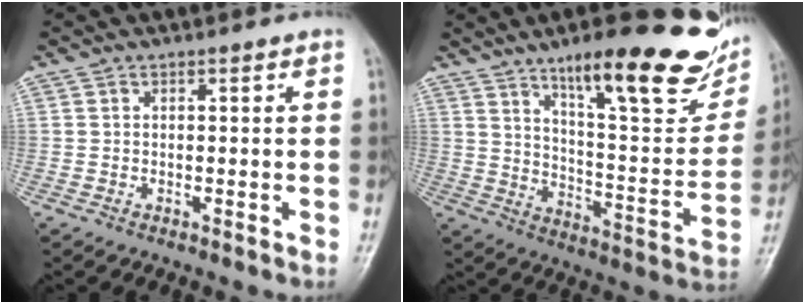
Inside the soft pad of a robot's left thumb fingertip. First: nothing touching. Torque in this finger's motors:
{"motor_torque": [1.71, 1.56, 1.42, -1.35, 0.12]}